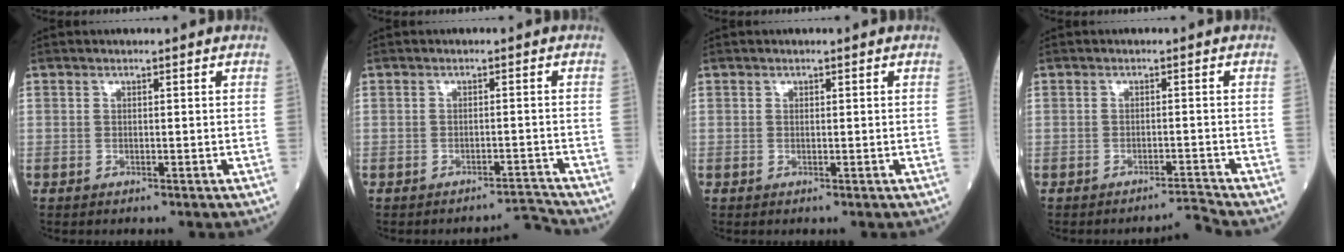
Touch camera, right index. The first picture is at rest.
{"total": 2.5, "force": [-2.3, -0.7, -0.5], "torque": [0.015, 0.001, -0.030]}
{"total": 0.0}
{"total": 2.5, "force": [-2.2, -1.1, -0.3], "torque": [0.010, -0.002, -0.031]}